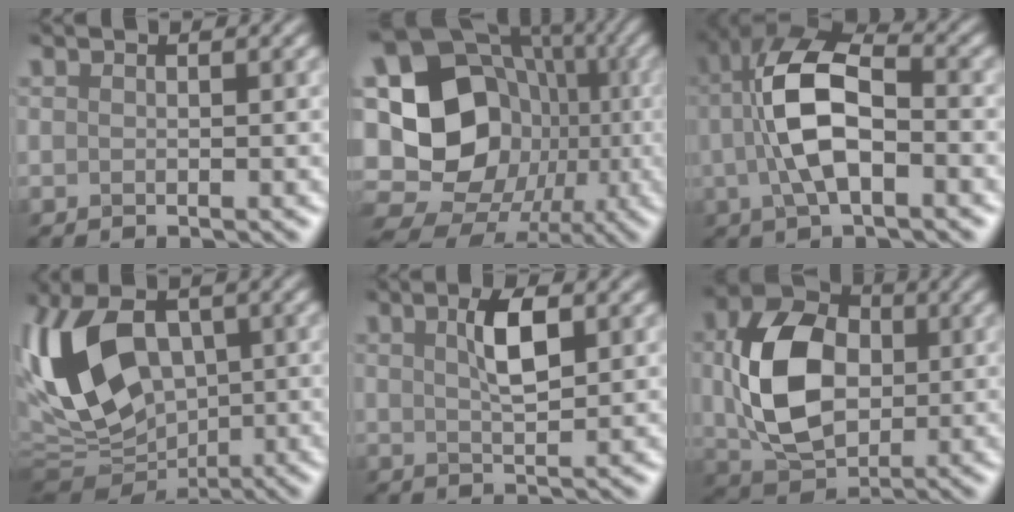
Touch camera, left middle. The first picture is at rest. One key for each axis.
{"total": 18.5, "fx": -2.3, "fy": 16.6, "fz": 7.7, "tx": -0.157, "ty": 0.034, "tz": -0.042}
{"total": 6.3, "fx": -1.0, "fy": 2.7, "fz": 5.7, "tx": -0.139, "ty": 0.016, "tz": -0.003}
{"total": 11.4, "fx": -0.4, "fy": 7.3, "fz": 8.8, "tx": -0.217, "ty": -0.007, "tz": 0.010}
{"total": 1.6, "fx": 0.7, "fy": -0.3, "fz": 1.4, "tx": -0.051, "ty": 0.003, "tz": 0.032}
{"total": 8.6, "fx": 0.2, "fy": 6.3, "fz": 5.9, "tx": -0.156, "ty": -0.007, "tz": 0.029}